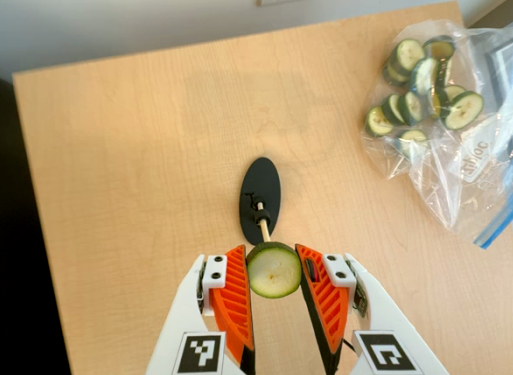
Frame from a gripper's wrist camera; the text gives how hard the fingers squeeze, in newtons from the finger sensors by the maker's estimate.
{"total": 8.5, "left": 8.2, "right": 8.8}